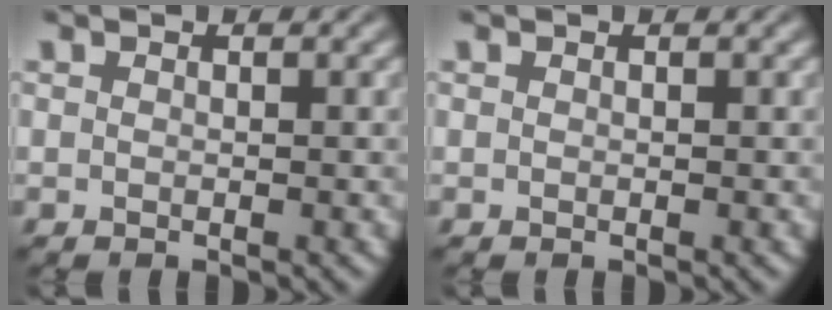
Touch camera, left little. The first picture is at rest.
{"total": 0.0}